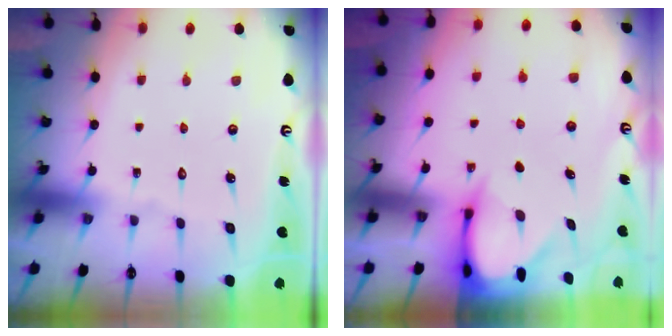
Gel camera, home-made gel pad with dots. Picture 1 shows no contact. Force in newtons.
{"total": 3.2, "press": 3.2, "slide": 0.3}